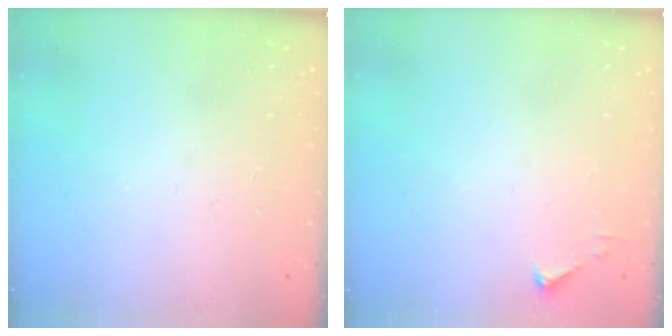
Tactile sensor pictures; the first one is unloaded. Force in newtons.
{"total": 2.7, "press": 2.7, "slide": 0.3}